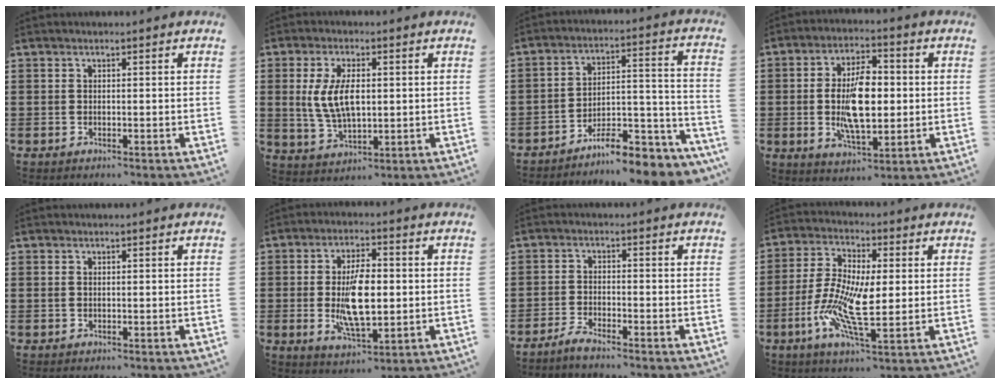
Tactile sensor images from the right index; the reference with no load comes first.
{"total": 7.5, "force": [0.7, 3.6, 6.5], "torque": [-0.140, 0.007, 0.008]}
{"total": 9.0, "force": [-8.1, 1.6, 3.5], "torque": [-0.041, 0.026, -0.151]}
{"total": 10.0, "force": [-0.5, 4.6, 8.9], "torque": [-0.179, 0.000, -0.015]}
{"total": 0.6, "force": [0.2, 0.5, 0.4], "torque": [-0.009, 0.004, 0.003]}
{"total": 9.8, "force": [-0.5, 4.1, 8.9], "torque": [-0.177, -0.006, -0.012]}
{"total": 2.3, "force": [-2.2, 0.0, 0.6], "torque": [-0.021, 0.003, -0.047]}
{"total": 10.3, "force": [-2.0, 3.7, 9.4], "torque": [-0.204, -0.009, -0.038]}